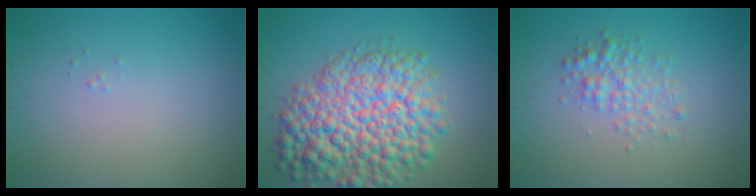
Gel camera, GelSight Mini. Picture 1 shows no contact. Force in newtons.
{"total": 10.4, "press": 10.4, "slide": 0.4}
{"total": 2.5, "press": 2.5, "slide": 0.0}